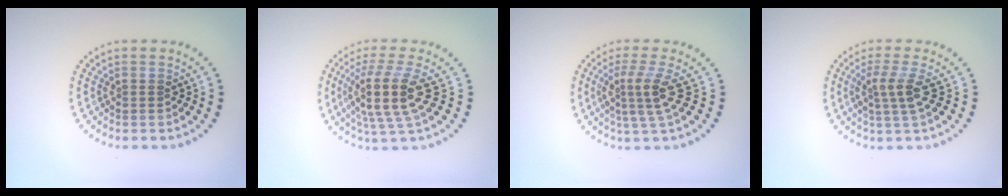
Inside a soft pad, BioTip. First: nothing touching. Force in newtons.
{"total": 4.8, "press": 3.9, "slide": 2.8}
{"total": 3.1, "press": 2.3, "slide": 2.1}
{"total": 2.5, "press": 1.9, "slide": 1.7}